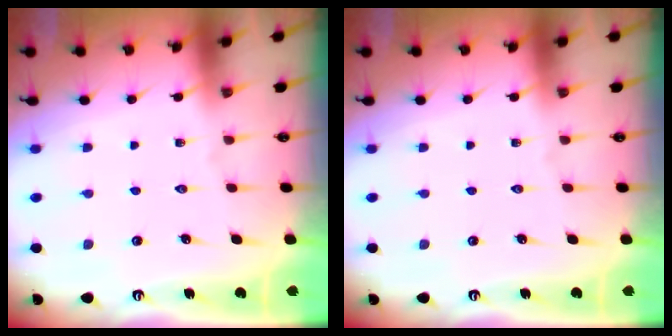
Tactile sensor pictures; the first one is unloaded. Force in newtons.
{"total": 0.0}